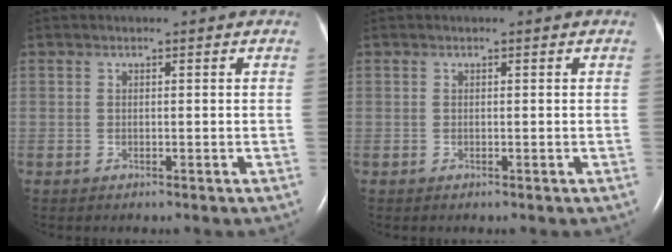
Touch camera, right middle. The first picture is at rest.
{"total": 0.0}